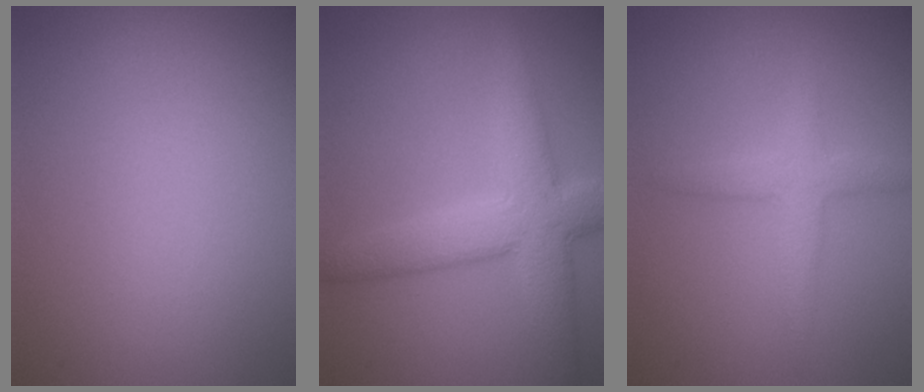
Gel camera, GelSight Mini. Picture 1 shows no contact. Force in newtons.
{"total": 6.6, "press": 6.5, "slide": 0.5}
{"total": 2.7, "press": 2.7, "slide": 0.1}